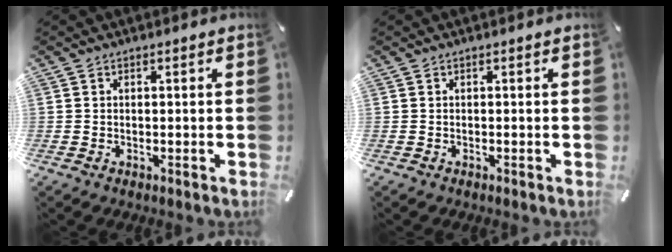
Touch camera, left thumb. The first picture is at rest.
{"total": 0.0}